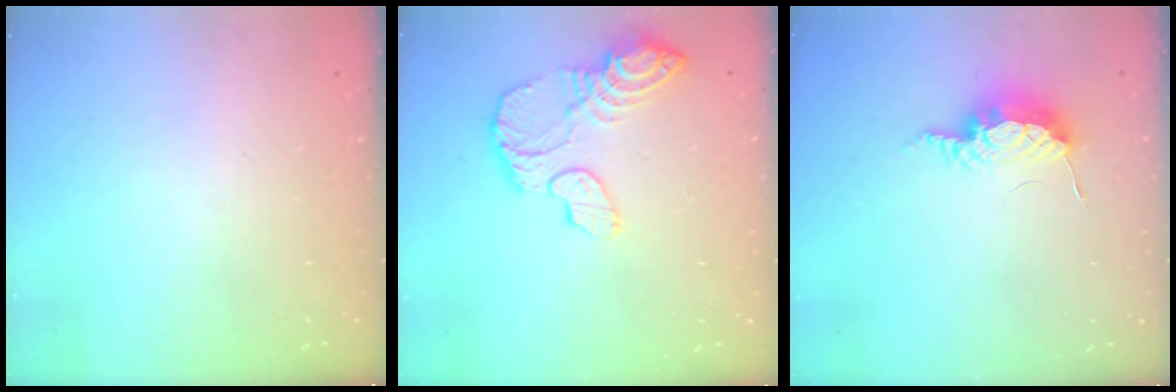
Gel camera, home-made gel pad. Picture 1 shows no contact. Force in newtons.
{"total": 14.9, "press": 14.8, "slide": 1.5}
{"total": 8.6, "press": 8.5, "slide": 0.7}